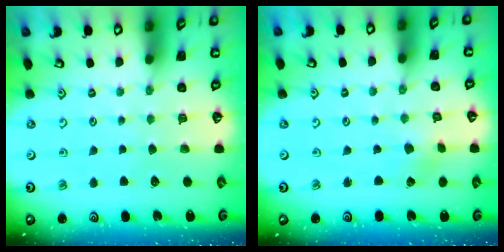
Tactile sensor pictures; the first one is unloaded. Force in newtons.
{"total": 0.9, "press": 0.9, "slide": 0.2}